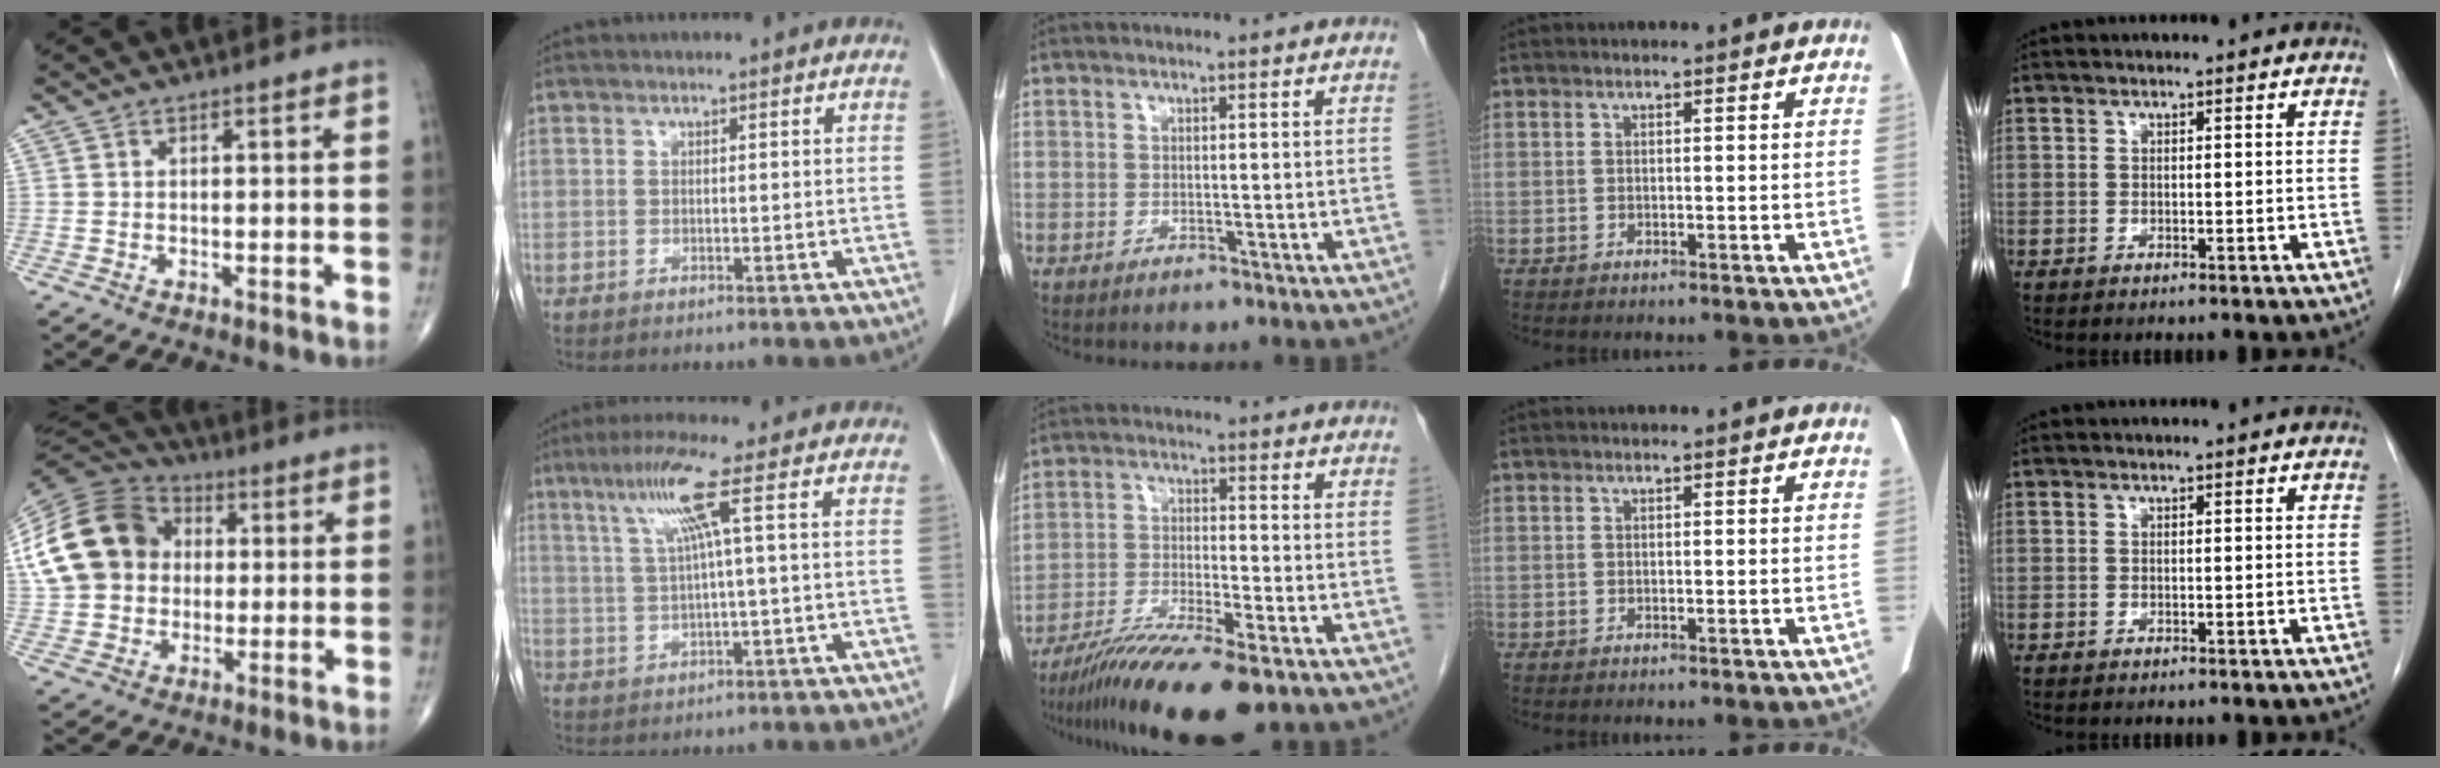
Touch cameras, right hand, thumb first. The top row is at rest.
{"thumb": {"total": 19.6, "force": [2.9, 15.9, 11.2], "torque": [-0.216, 0.031, 0.051]}, "index": {"total": 7.0, "force": [2.4, -1.3, 6.5], "torque": [-0.130, 0.017, 0.054]}, "middle": {"total": 11.9, "force": [-8.5, 1.0, 8.4], "torque": [-0.150, -0.031, -0.141]}}